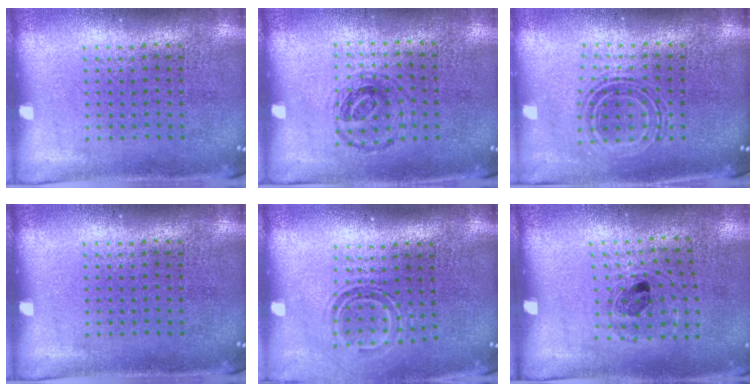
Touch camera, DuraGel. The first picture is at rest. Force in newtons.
{"total": 0.9, "press": 0.8, "slide": 0.4}
{"total": 0.9, "press": 0.8, "slide": 0.3}
{"total": 0.0}
{"total": 1.6, "press": 1.0, "slide": 1.2}
{"total": 1.0, "press": 0.9, "slide": 0.6}